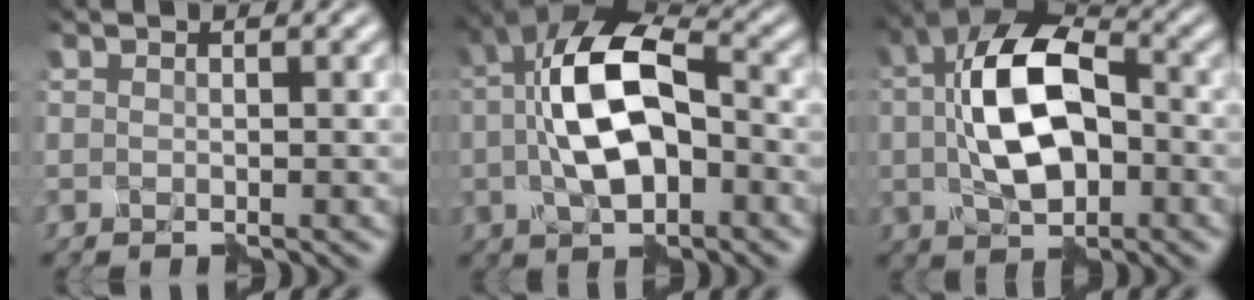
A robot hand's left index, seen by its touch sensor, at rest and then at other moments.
{"total": 9.0, "force": [-0.2, 4.6, 7.7], "torque": [-0.147, 0.024, -0.003]}
{"total": 9.5, "force": [0.4, 5.5, 7.8], "torque": [-0.149, 0.020, 0.007]}